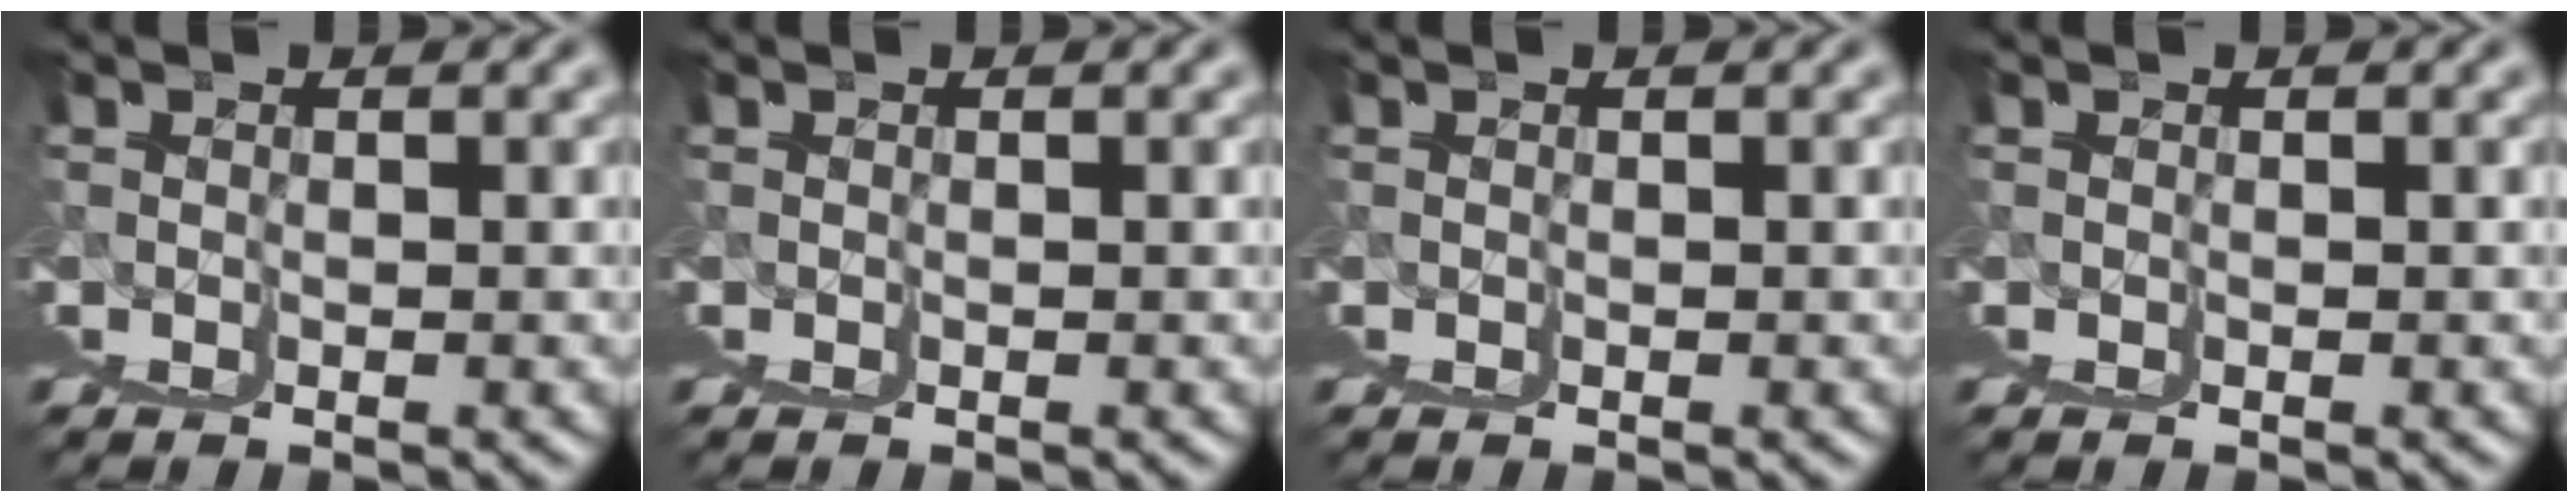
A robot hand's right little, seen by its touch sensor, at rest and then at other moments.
{"total": 0.0}
{"total": 0.0}
{"total": 0.0}